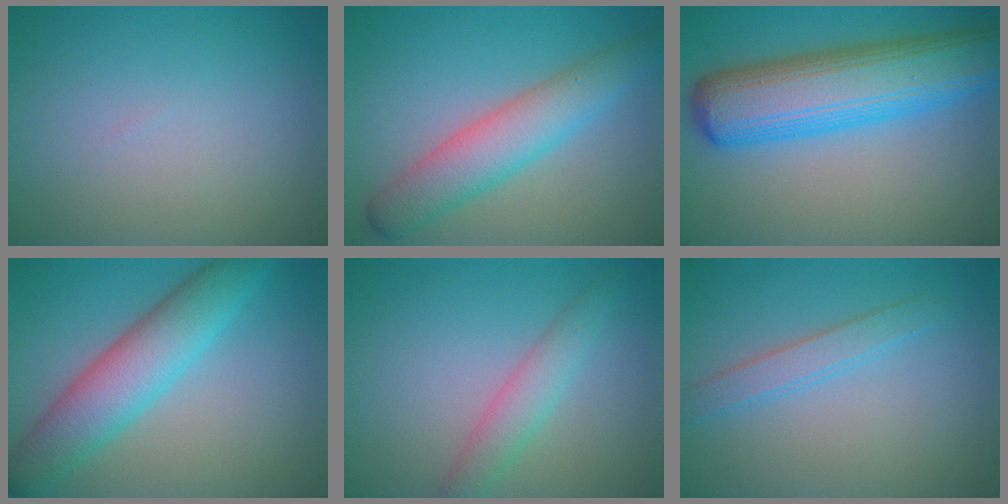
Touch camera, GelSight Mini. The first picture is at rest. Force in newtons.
{"total": 5.5, "press": 5.5, "slide": 0.1}
{"total": 10.9, "press": 10.8, "slide": 0.3}
{"total": 6.8, "press": 6.8, "slide": 0.2}
{"total": 2.9, "press": 2.9, "slide": 0.1}
{"total": 1.7, "press": 1.7, "slide": 0.1}